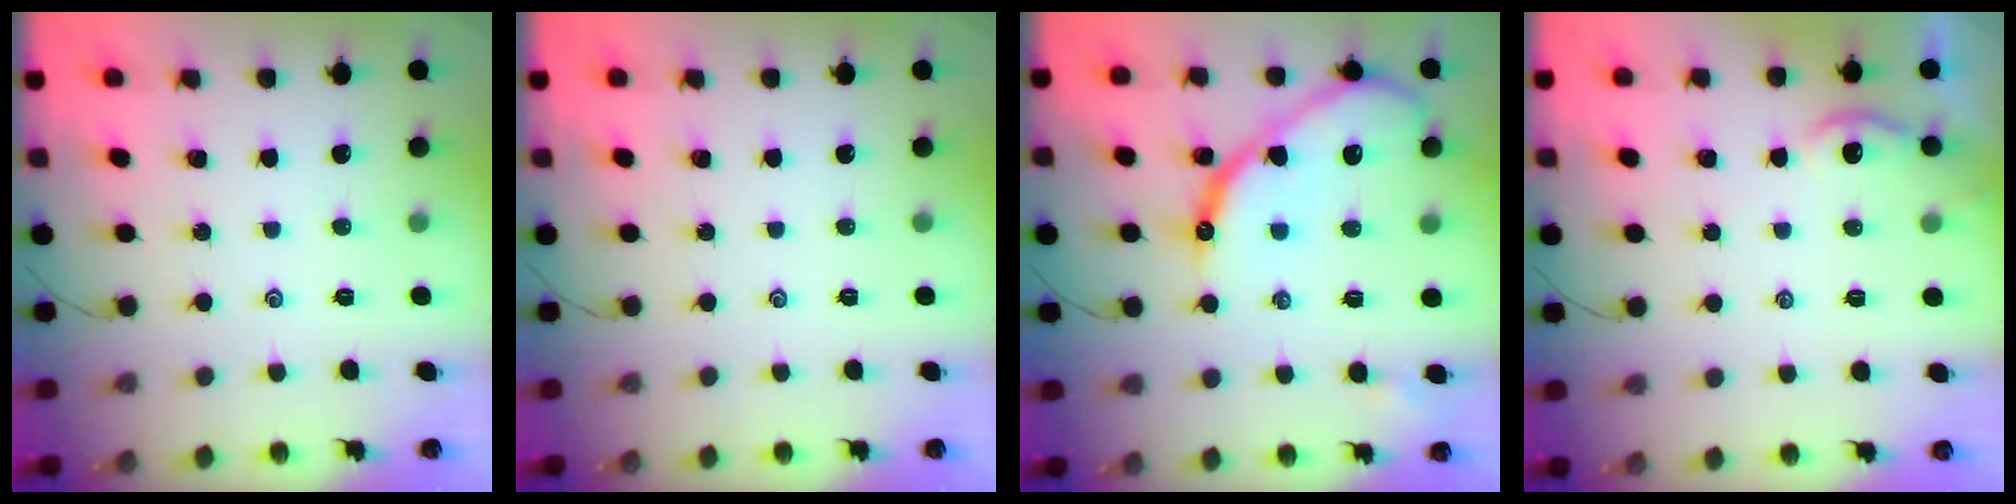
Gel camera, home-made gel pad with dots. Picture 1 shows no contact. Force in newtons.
{"total": 0.0}
{"total": 16.3, "press": 16.3, "slide": 1.6}
{"total": 2.0, "press": 1.9, "slide": 0.5}